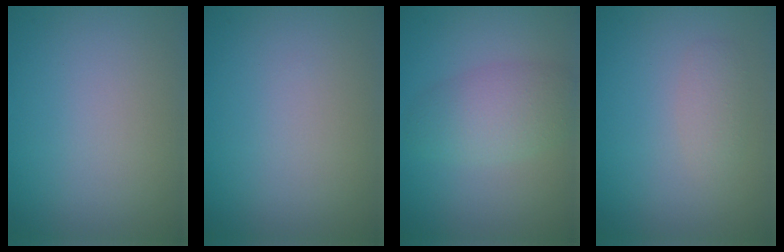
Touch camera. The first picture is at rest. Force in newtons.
{"total": 0.0}
{"total": 3.8, "press": 3.8, "slide": 0.1}
{"total": 1.3, "press": 1.3, "slide": 0.1}